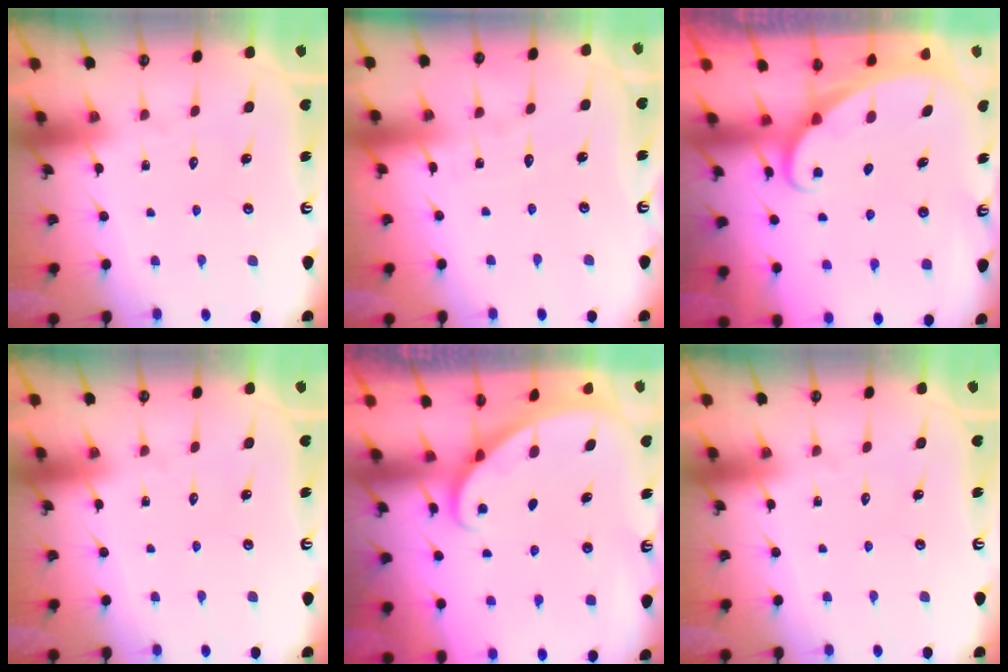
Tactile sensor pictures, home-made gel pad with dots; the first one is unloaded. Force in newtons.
{"total": 2.6, "press": 2.6, "slide": 0.3}
{"total": 1.8, "press": 1.7, "slide": 0.1}
{"total": 0.0}
{"total": 1.8, "press": 1.8, "slide": 0.1}
{"total": 0.0}